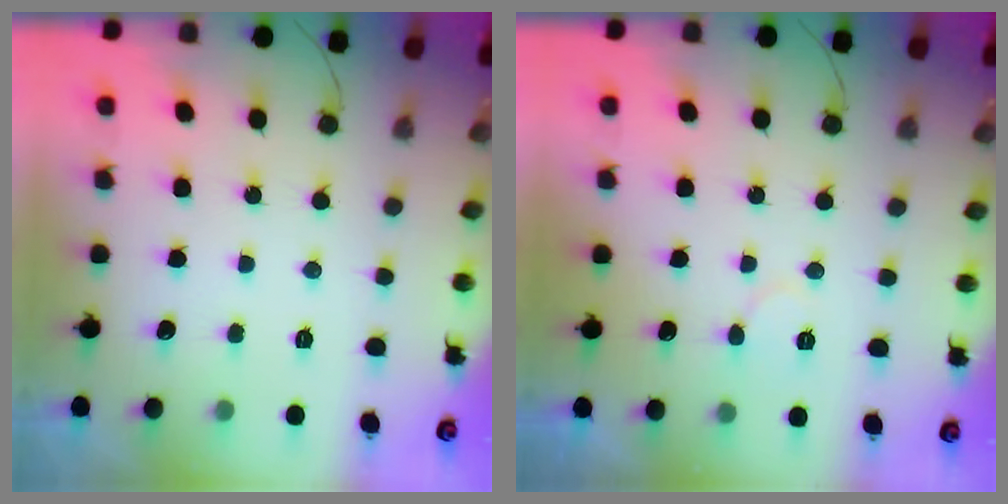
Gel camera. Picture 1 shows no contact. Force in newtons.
{"total": 4.1, "press": 4.1, "slide": 0.5}